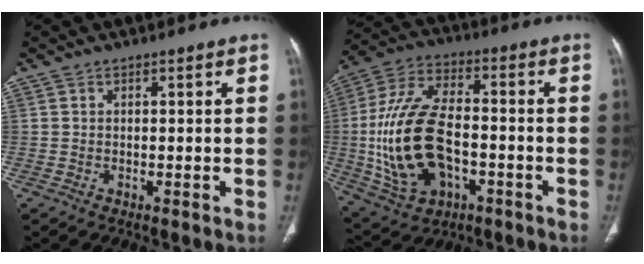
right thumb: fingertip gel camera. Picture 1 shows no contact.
{"total": 21.7, "force": [-3.3, 12.4, 17.5], "torque": [-0.350, 0.017, -0.045]}